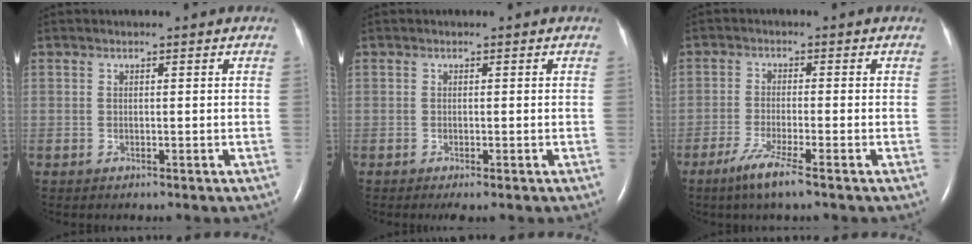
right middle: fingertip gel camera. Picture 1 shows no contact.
{"total": 1.4, "force": [-1.0, 0.2, 1.0], "torque": [-0.017, -0.006, -0.014]}
{"total": 4.9, "force": [-3.2, -0.2, 3.7], "torque": [-0.081, -0.014, -0.065]}